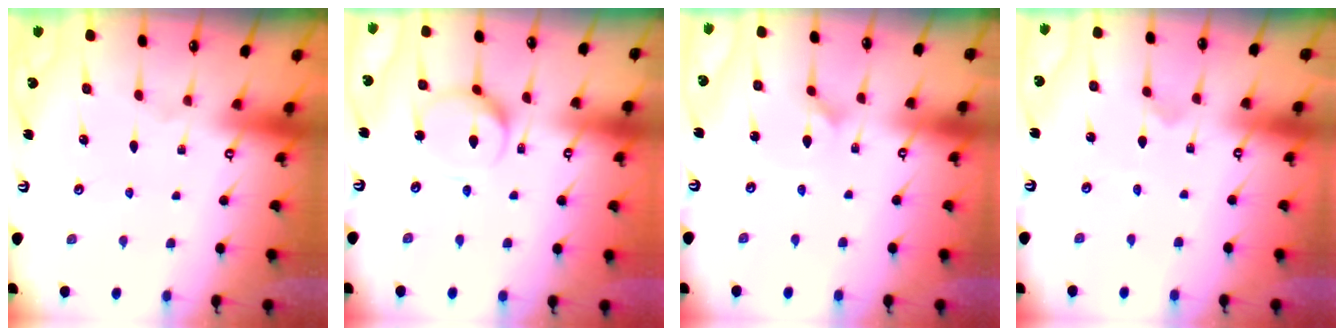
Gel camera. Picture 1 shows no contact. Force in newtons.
{"total": 10.3, "press": 10.3, "slide": 0.9}
{"total": 1.0, "press": 1.0, "slide": 0.0}
{"total": 0.0}